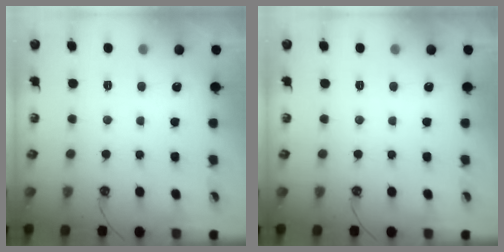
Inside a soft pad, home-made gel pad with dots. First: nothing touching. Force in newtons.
{"total": 0.0}